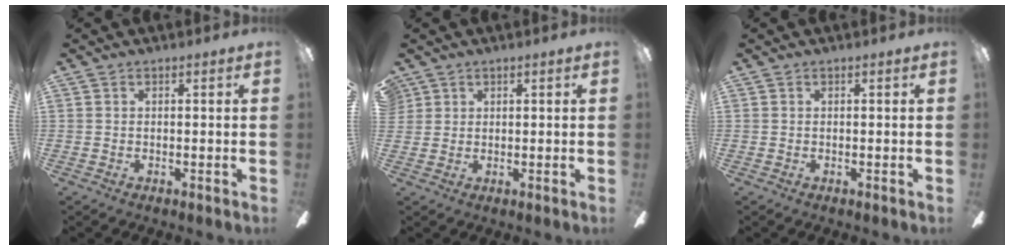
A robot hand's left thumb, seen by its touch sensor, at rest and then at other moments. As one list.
[{"total": 1.4, "force": [1.0, 1.0, 0.0], "torque": [-0.001, 0.001, 0.020]}, {"total": 0.0}]